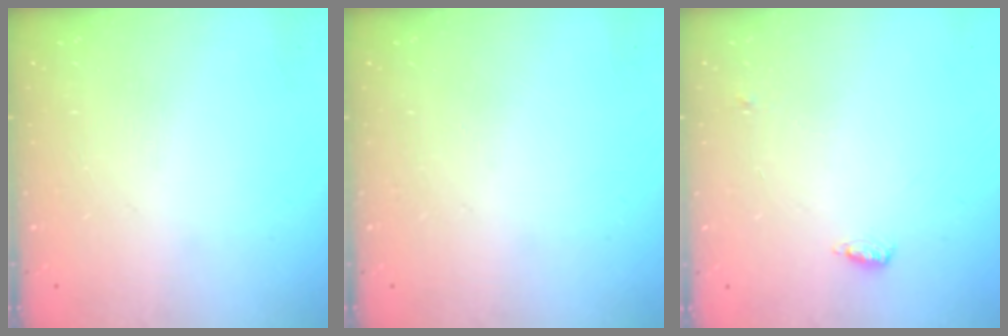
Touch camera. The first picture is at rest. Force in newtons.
{"total": 0.0}
{"total": 4.5, "press": 4.3, "slide": 1.2}